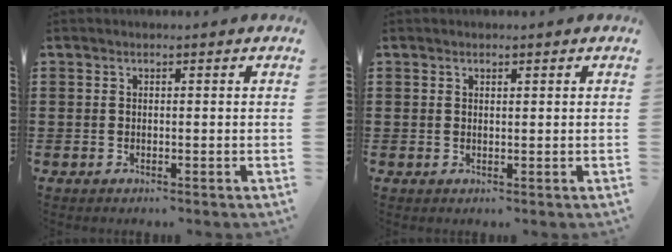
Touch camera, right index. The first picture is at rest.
{"total": 0.7, "force": [0.6, 0.3, 0.2], "torque": [-0.005, 0.002, 0.012]}